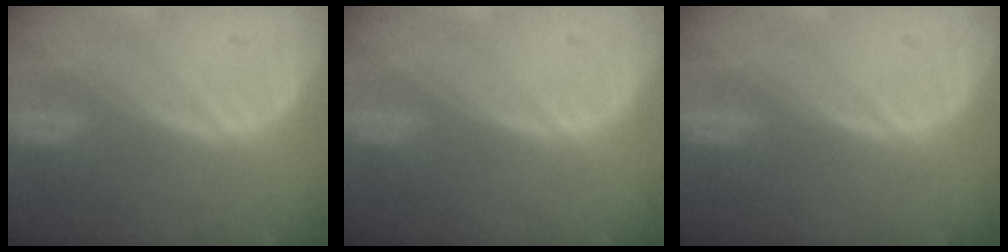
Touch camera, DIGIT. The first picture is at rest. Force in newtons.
{"total": 0.0}
{"total": 0.0}